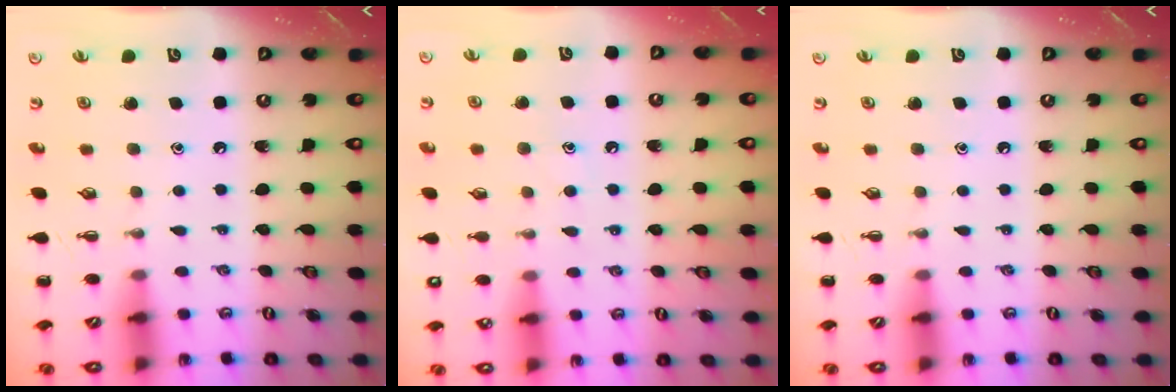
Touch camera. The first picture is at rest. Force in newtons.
{"total": 6.9, "press": 6.8, "slide": 1.2}
{"total": 0.0}